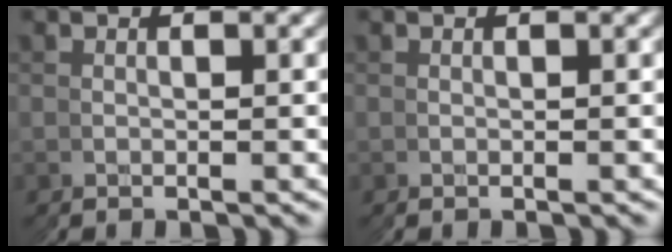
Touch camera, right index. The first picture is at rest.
{"total": 0.0}